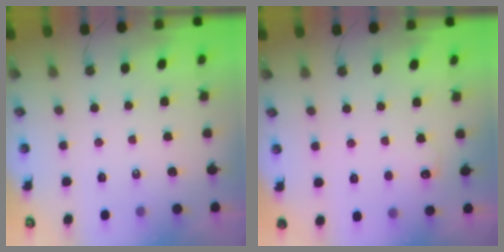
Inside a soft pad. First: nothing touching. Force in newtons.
{"total": 6.5, "press": 6.4, "slide": 1.1}